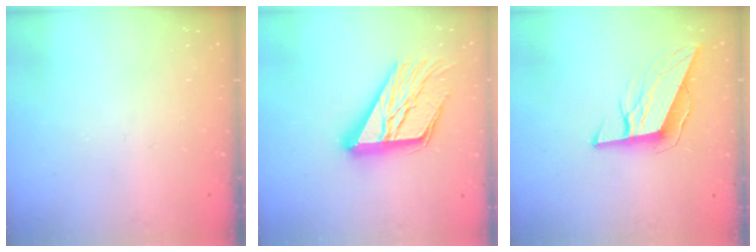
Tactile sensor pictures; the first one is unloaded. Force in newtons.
{"total": 21.0, "press": 20.9, "slide": 2.1}
{"total": 10.7, "press": 10.2, "slide": 3.3}